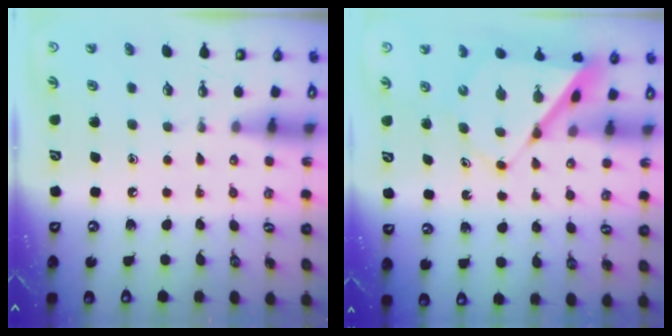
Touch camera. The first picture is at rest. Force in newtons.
{"total": 7.5, "press": 7.5, "slide": 0.7}